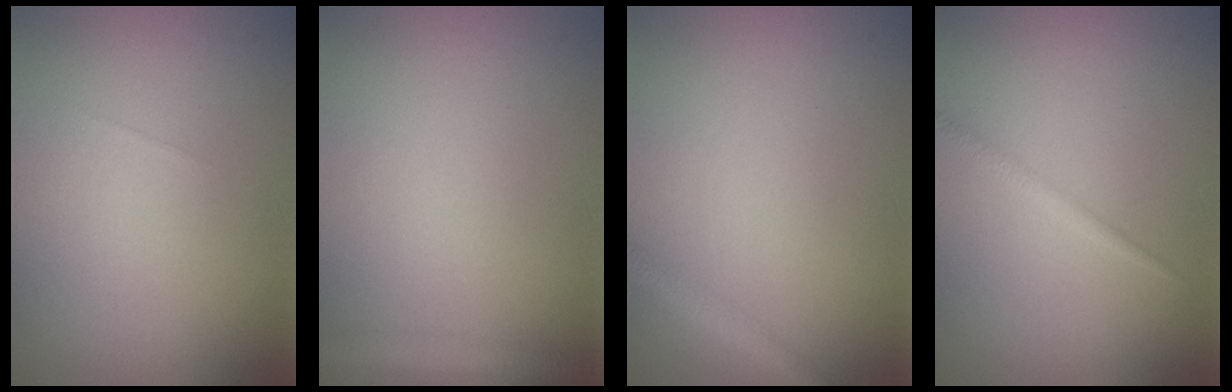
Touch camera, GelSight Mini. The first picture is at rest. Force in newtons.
{"total": 2.1, "press": 2.1, "slide": 0.1}
{"total": 2.4, "press": 2.4, "slide": 0.2}
{"total": 0.9, "press": 0.9, "slide": 0.1}